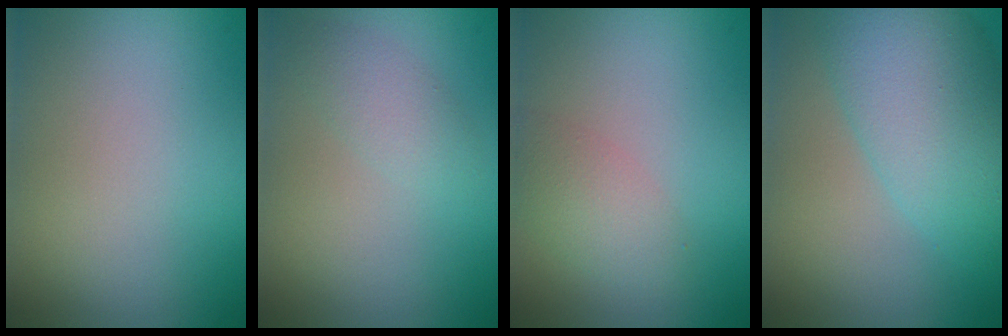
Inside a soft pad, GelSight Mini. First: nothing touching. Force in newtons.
{"total": 1.7, "press": 1.7, "slide": 0.0}
{"total": 2.4, "press": 2.4, "slide": 0.1}
{"total": 7.8, "press": 7.7, "slide": 0.3}